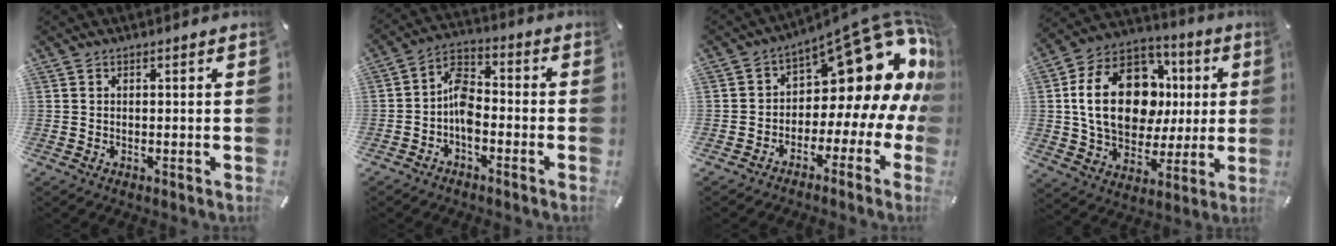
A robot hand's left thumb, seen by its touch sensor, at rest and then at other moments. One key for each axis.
{"total": 7.8, "fx": -2.9, "fy": 4.8, "fz": 5.5, "tx": -0.113, "ty": 0.018, "tz": -0.052}
{"total": 15.9, "fx": 8.0, "fy": 8.5, "fz": 10.8, "tx": -0.128, "ty": -0.079, "tz": 0.128}
{"total": 22.7, "fx": 2.7, "fy": 16.3, "fz": 15.6, "tx": -0.296, "ty": 0.006, "tz": 0.049}